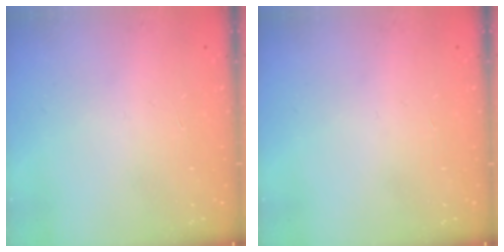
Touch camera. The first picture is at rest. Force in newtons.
{"total": 0.0}